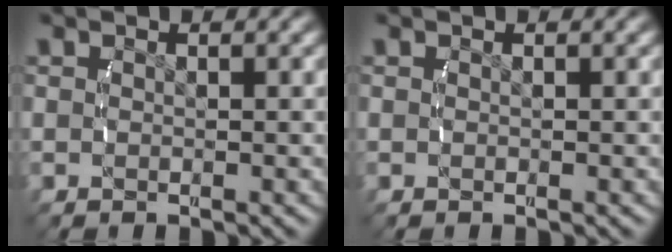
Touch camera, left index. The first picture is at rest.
{"total": 0.0}